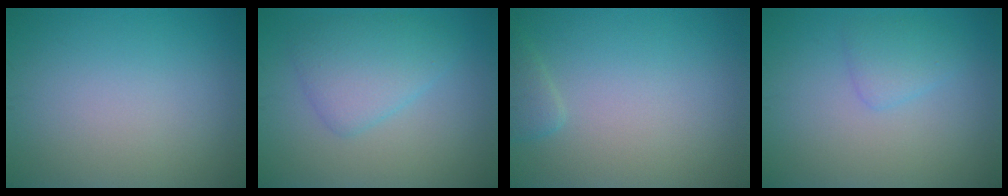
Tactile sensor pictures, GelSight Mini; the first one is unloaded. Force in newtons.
{"total": 3.9, "press": 3.9, "slide": 0.1}
{"total": 1.3, "press": 1.3, "slide": 0.1}
{"total": 1.8, "press": 1.8, "slide": 0.1}